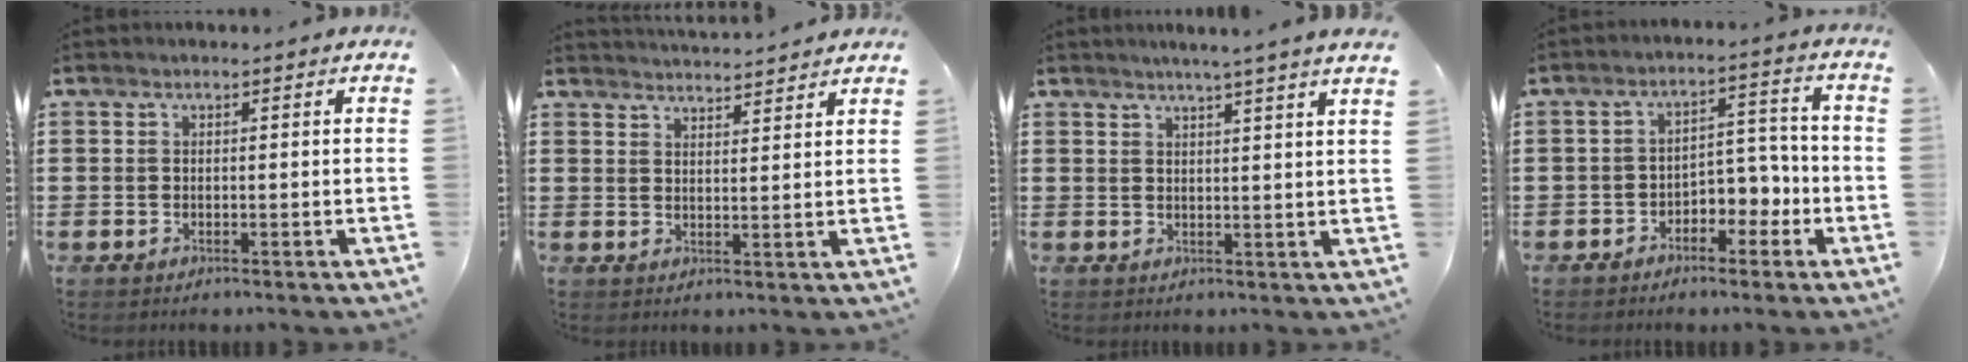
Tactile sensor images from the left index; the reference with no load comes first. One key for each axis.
{"total": 3.1, "fx": 3.0, "fy": -0.4, "fz": -0.2, "tx": -0.006, "ty": -0.016, "tz": 0.056}
{"total": 3.1, "fx": 2.6, "fy": -1.1, "fz": 1.2, "tx": -0.028, "ty": -0.011, "tz": 0.045}
{"total": 4.9, "fx": -3.1, "fy": 3.0, "fz": 2.3, "tx": -0.044, "ty": 0.014, "tz": -0.062}